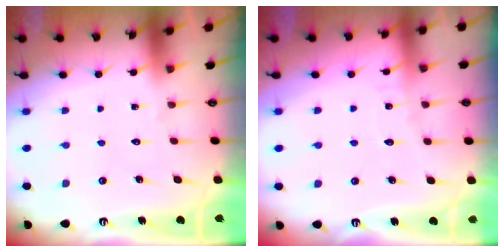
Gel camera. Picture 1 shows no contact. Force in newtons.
{"total": 2.6, "press": 2.6, "slide": 0.3}